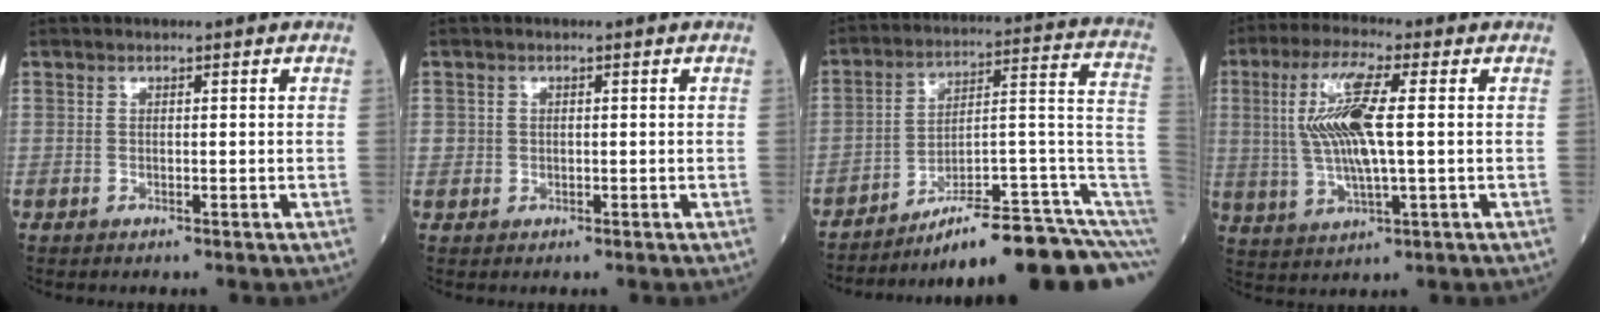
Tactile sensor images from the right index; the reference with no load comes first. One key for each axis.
{"total": 1.5, "fx": 0.1, "fy": 1.4, "fz": 0.3, "tx": -0.002, "ty": 0.004, "tz": 0.003}
{"total": 18.4, "fx": -13.3, "fy": 0.7, "fz": 12.7, "tx": -0.109, "ty": 0.054, "tz": -0.197}
{"total": 11.3, "fx": 1.5, "fy": 1.8, "fz": 11.0, "tx": -0.233, "ty": 0.007, "tz": 0.030}